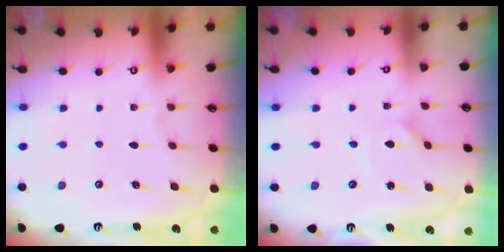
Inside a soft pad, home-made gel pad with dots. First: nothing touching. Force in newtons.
{"total": 0.8, "press": 0.8, "slide": 0.2}